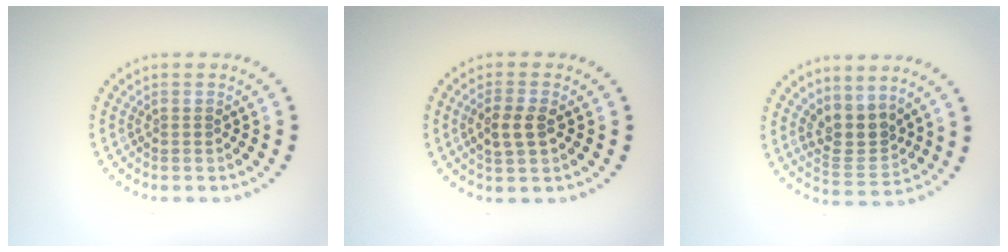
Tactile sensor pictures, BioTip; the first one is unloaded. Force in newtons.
{"total": 2.7, "press": 2.6, "slide": 0.6}
{"total": 3.5, "press": 3.1, "slide": 1.7}